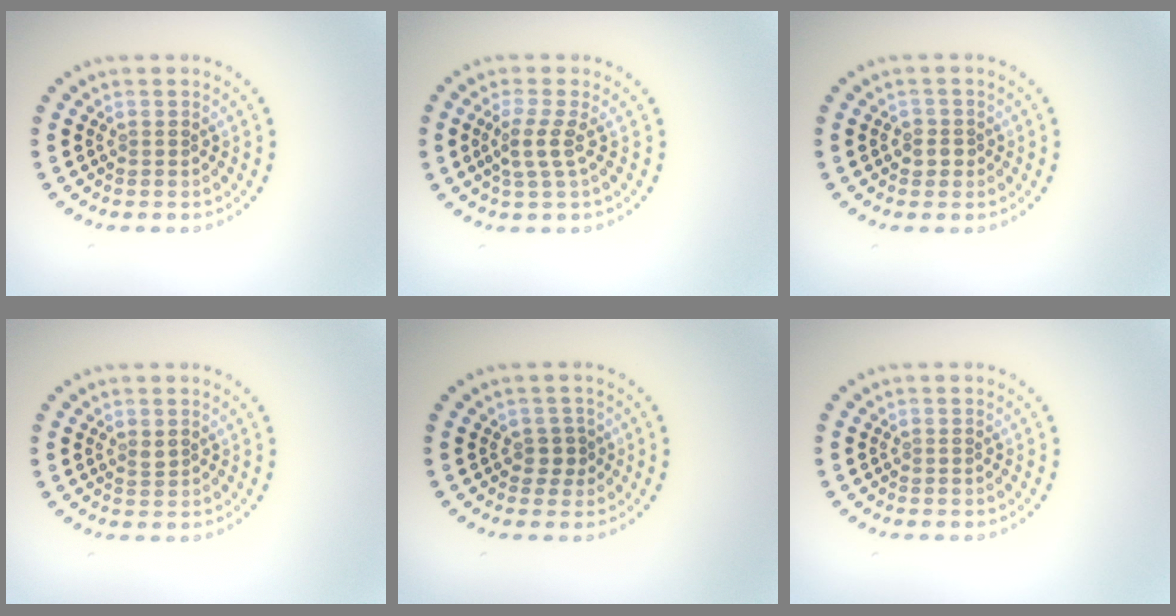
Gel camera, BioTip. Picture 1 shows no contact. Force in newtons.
{"total": 2.1, "press": 1.5, "slide": 1.4}
{"total": 1.4, "press": 1.2, "slide": 0.7}
{"total": 0.7, "press": 0.6, "slide": 0.3}
{"total": 1.5, "press": 1.3, "slide": 0.8}
{"total": 0.0}